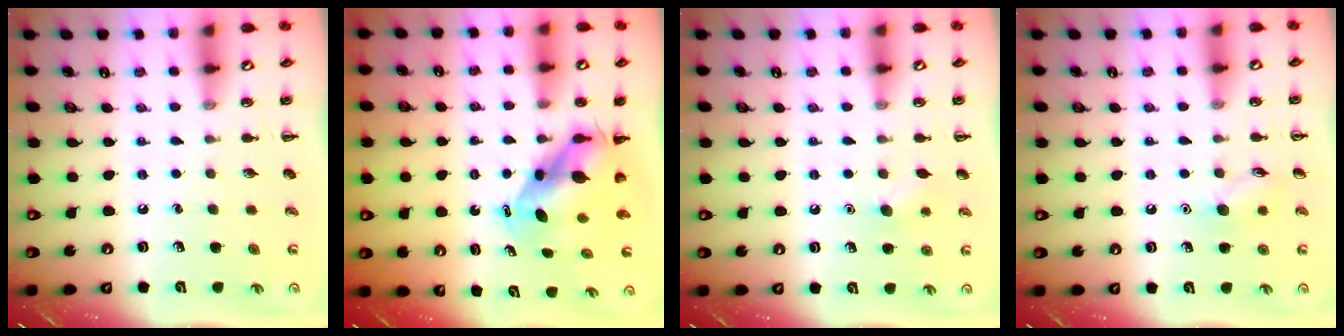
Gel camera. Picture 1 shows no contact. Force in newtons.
{"total": 6.6, "press": 6.3, "slide": 1.8}
{"total": 7.0, "press": 6.7, "slide": 1.9}
{"total": 7.2, "press": 7.2, "slide": 0.5}